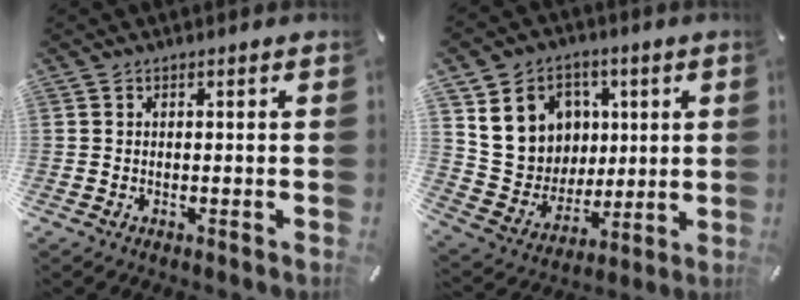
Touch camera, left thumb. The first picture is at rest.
{"total": 14.6, "force": [4.9, 13.1, 4.2], "torque": [-0.074, -0.021, 0.108]}